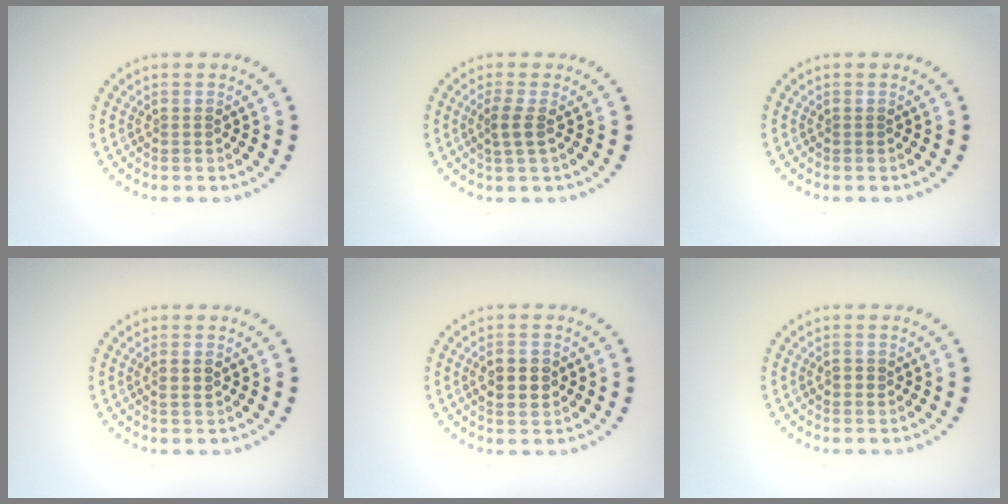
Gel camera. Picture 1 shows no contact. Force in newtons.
{"total": 1.7, "press": 1.3, "slide": 1.1}
{"total": 0.0}
{"total": 1.2, "press": 1.1, "slide": 0.4}
{"total": 3.2, "press": 3.2, "slide": 0.0}
{"total": 0.8, "press": 0.8, "slide": 0.1}